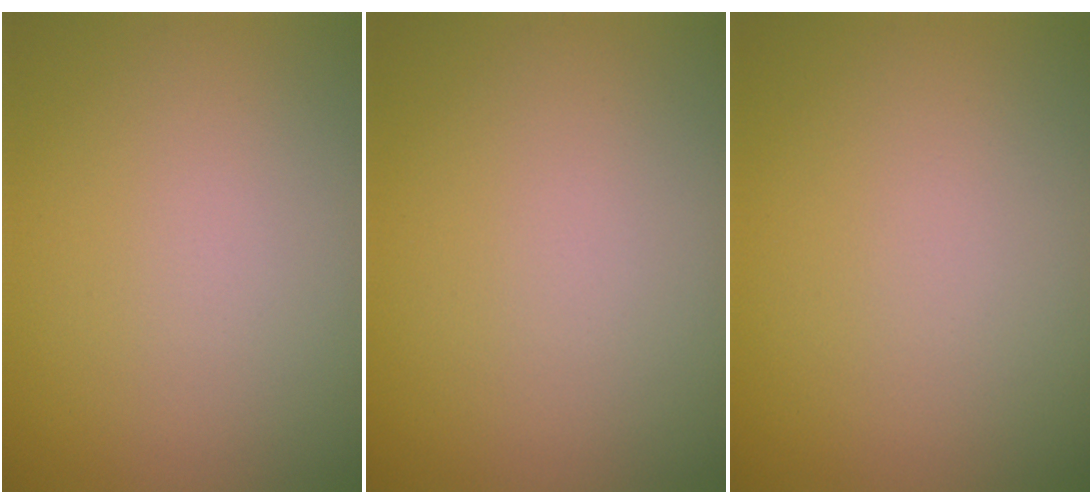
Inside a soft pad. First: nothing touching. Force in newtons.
{"total": 0.0}
{"total": 0.0}